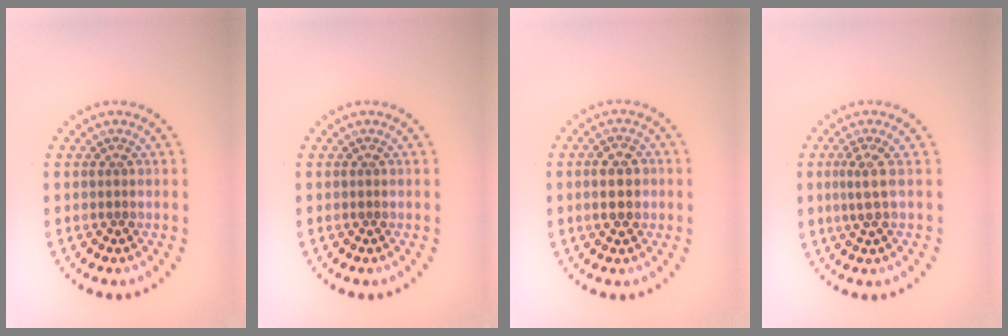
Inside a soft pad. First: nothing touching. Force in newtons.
{"total": 0.0}
{"total": 2.9, "press": 2.9, "slide": 0.1}
{"total": 2.1, "press": 1.4, "slide": 1.6}